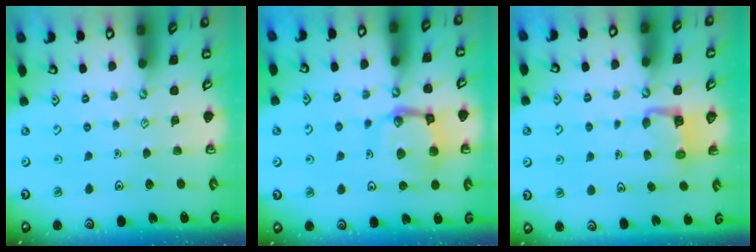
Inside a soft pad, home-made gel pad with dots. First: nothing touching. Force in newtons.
{"total": 14.3, "press": 14.2, "slide": 1.4}
{"total": 4.2, "press": 4.2, "slide": 0.2}